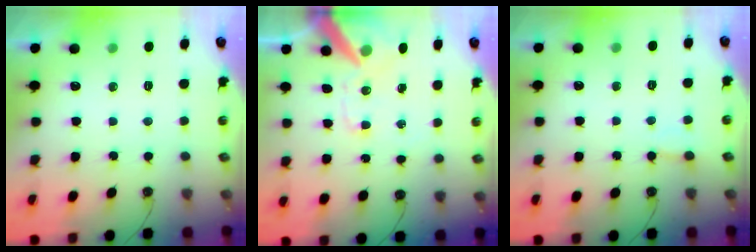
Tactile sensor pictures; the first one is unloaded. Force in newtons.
{"total": 14.2, "press": 14.0, "slide": 1.8}
{"total": 2.5, "press": 2.4, "slide": 0.5}